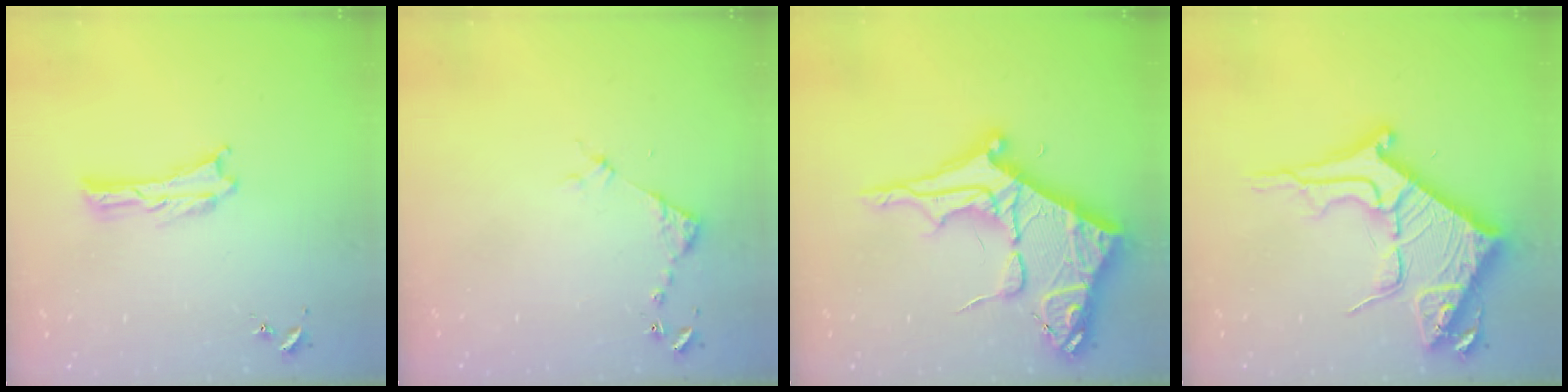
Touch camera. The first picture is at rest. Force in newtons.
{"total": 3.8, "press": 3.8, "slide": 0.4}
{"total": 12.4, "press": 12.4, "slide": 1.4}
{"total": 13.9, "press": 13.9, "slide": 1.5}